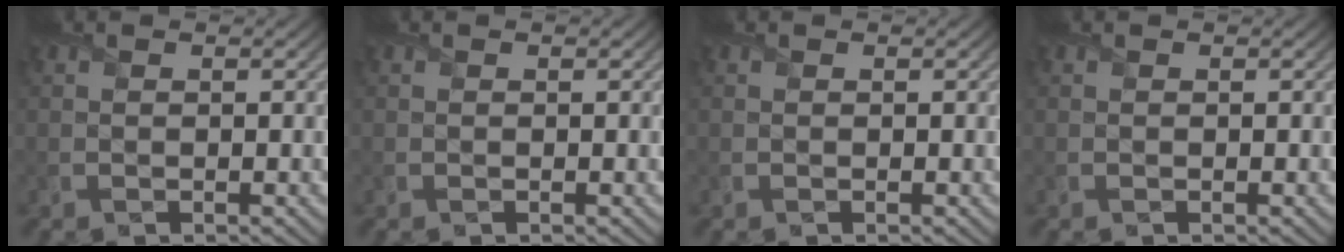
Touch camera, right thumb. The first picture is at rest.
{"total": 0.0}
{"total": 0.0}
{"total": 0.0}